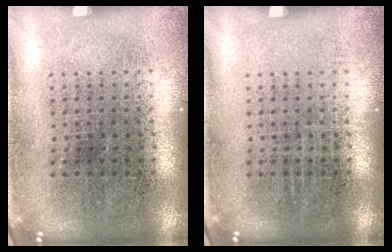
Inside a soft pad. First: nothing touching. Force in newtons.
{"total": 0.0}